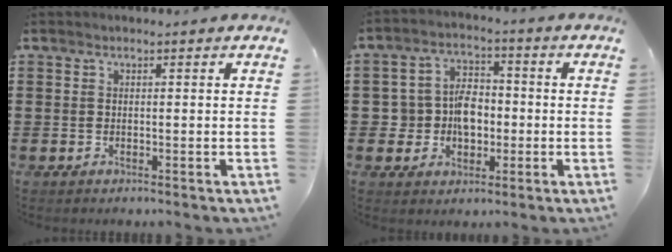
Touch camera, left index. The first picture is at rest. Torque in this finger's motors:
{"motor_torque": [1.15, 0.99, 0.28, 0.04]}